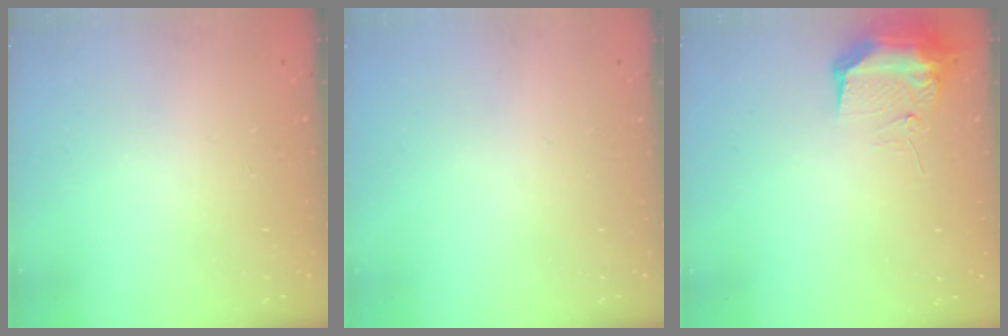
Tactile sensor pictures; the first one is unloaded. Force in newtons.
{"total": 0.0}
{"total": 10.1, "press": 10.1, "slide": 0.3}